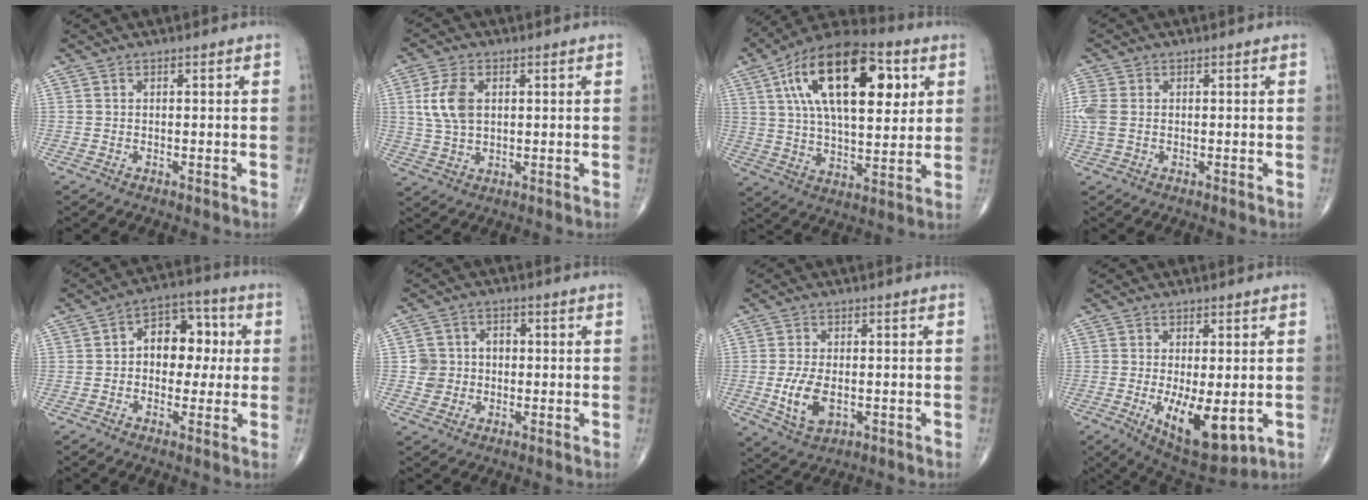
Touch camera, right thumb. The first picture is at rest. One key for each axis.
{"total": 7.6, "fx": 1.5, "fy": 4.6, "fz": 5.9, "tx": -0.124, "ty": 0.001, "tz": 0.030}
{"total": 24.9, "fx": 8.3, "fy": 11.8, "fz": 20.3, "tx": -0.325, "ty": -0.005, "tz": 0.130}
{"total": 4.3, "fx": -0.2, "fy": 2.9, "fz": 3.2, "tx": -0.109, "ty": 0.005, "tz": -0.004}
{"total": 10.5, "fx": 0.9, "fy": 7.2, "fz": 7.5, "tx": -0.068, "ty": 0.030, "tz": 0.004}
{"total": 5.6, "fx": -0.6, "fy": 5.4, "fz": 1.6, "tx": -0.004, "ty": 0.018, "tz": -0.014}
{"total": 7.2, "fx": -1.3, "fy": 4.1, "fz": 5.7, "tx": -0.110, "ty": -0.008, "tz": -0.017}
{"total": 11.7, "fx": -2.6, "fy": 4.9, "fz": 10.3, "tx": -0.152, "ty": -0.024, "tz": -0.025}